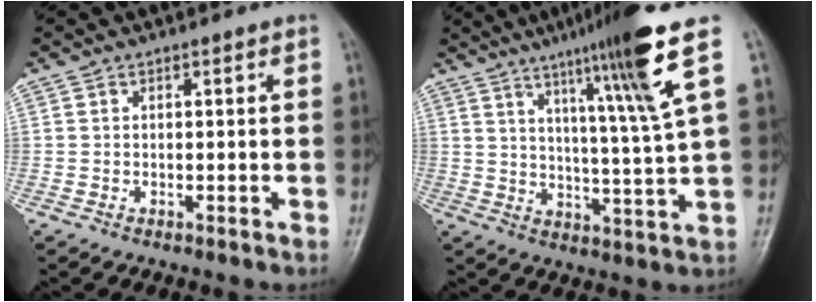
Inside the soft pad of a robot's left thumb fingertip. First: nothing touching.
{"total": 15.0, "force": [7.7, -0.6, 12.9], "torque": [-0.202, -0.034, 0.121]}